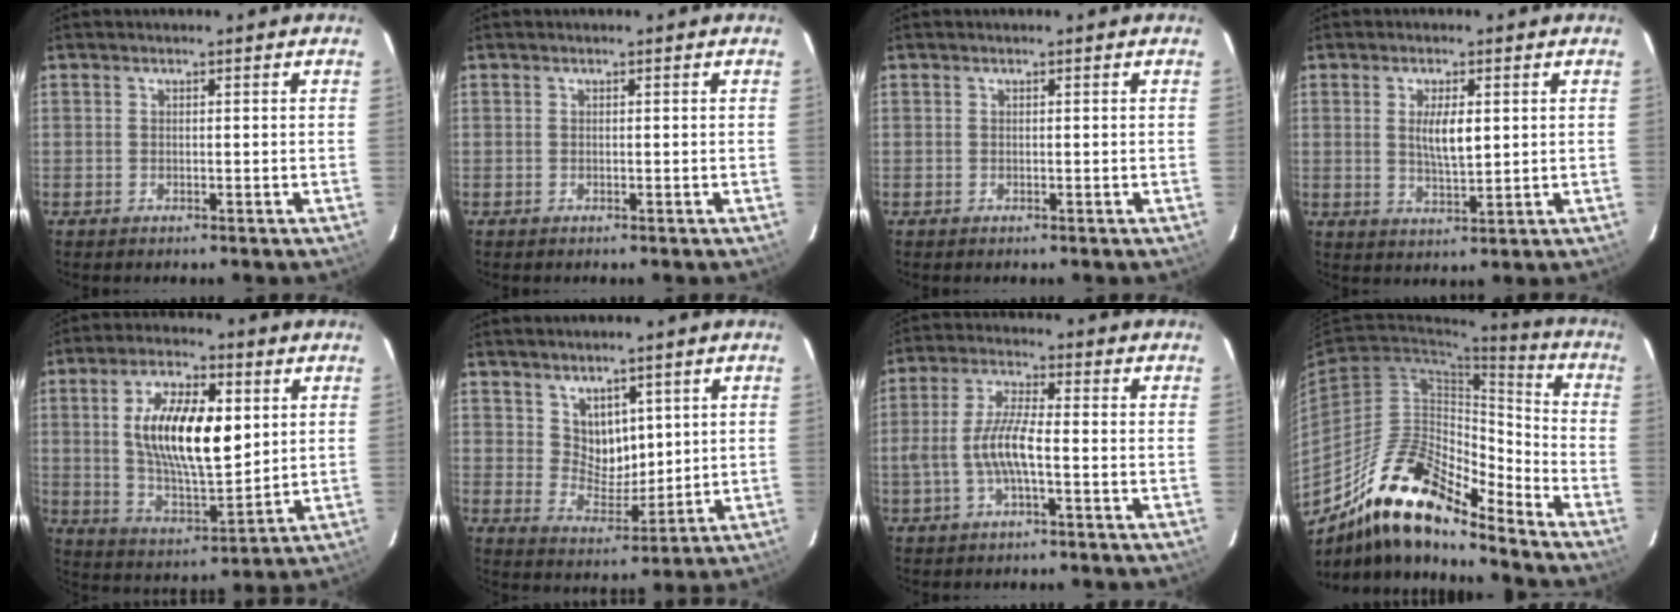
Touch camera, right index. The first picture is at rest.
{"total": 0.0}
{"total": 0.0}
{"total": 5.3, "force": [1.1, 1.9, 4.8], "torque": [-0.087, -0.004, 0.022]}
{"total": 16.4, "force": [3.3, 6.8, 14.5], "torque": [-0.261, 0.004, 0.067]}
{"total": 6.4, "force": [3.5, 4.6, 2.6], "torque": [-0.035, 0.001, 0.074]}
{"total": 7.7, "force": [-2.0, 1.6, 7.2], "torque": [-0.151, 0.004, -0.037]}
{"total": 19.3, "force": [-14.9, 5.6, 11.0], "torque": [-0.190, 0.004, -0.276]}